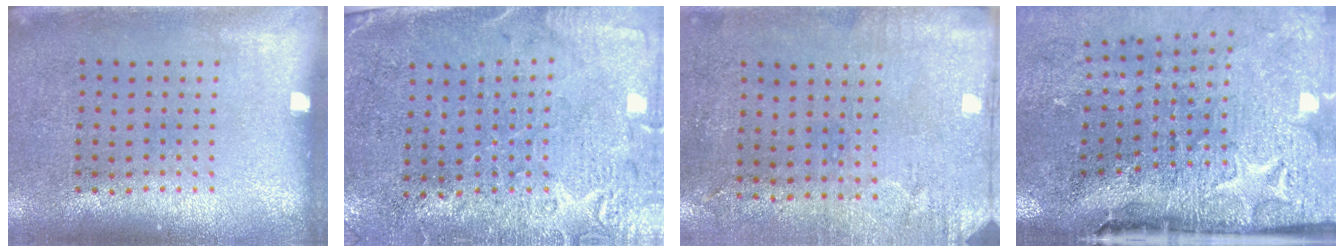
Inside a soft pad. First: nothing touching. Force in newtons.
{"total": 2.8, "press": 2.5, "slide": 1.3}
{"total": 2.9, "press": 2.4, "slide": 1.7}
{"total": 5.0, "press": 4.0, "slide": 3.0}